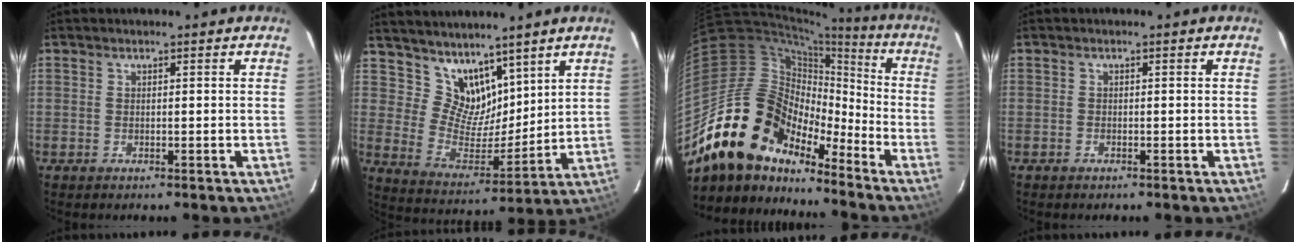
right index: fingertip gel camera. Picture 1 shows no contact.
{"total": 11.2, "force": [8.4, 6.2, 4.1], "torque": [-0.070, -0.003, 0.167]}
{"total": 19.4, "force": [-14.3, 10.4, 7.9], "torque": [-0.150, 0.024, -0.262]}
{"total": 0.9, "force": [-0.7, 0.5, 0.0], "torque": [-0.002, 0.004, -0.012]}